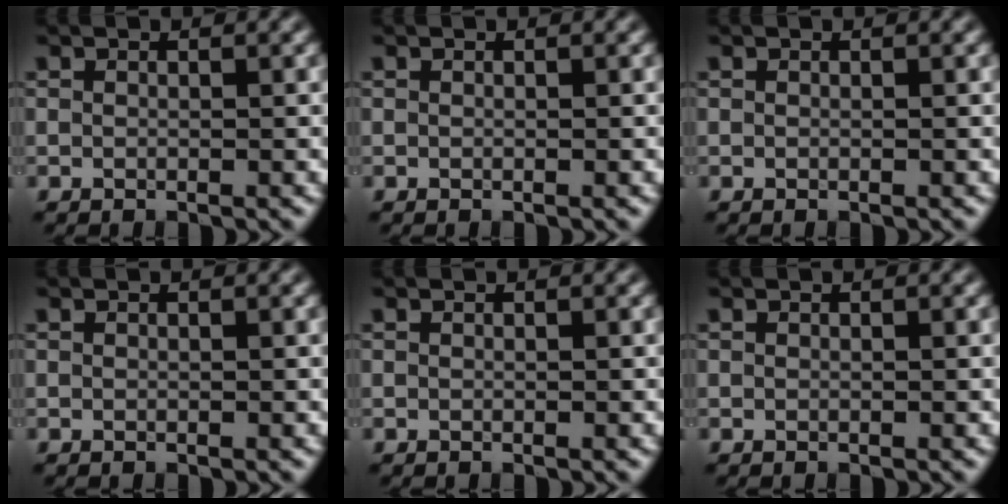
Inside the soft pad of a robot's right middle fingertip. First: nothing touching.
{"total": 0.0}
{"total": 0.0}
{"total": 0.0}
{"total": 0.0}
{"total": 0.0}